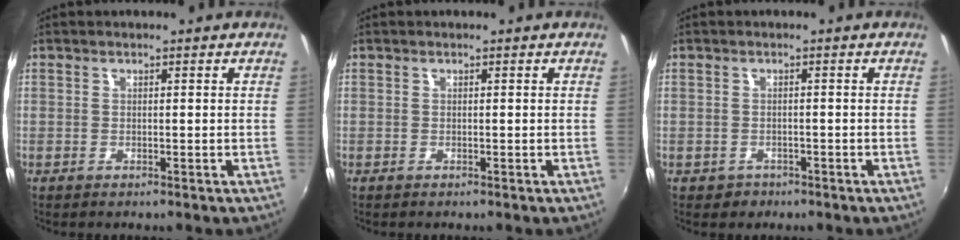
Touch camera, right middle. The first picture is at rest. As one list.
[{"total": 0.0}, {"total": 2.1, "force": [-1.1, 1.8, 0.4], "torque": [-0.011, -0.002, -0.015]}]